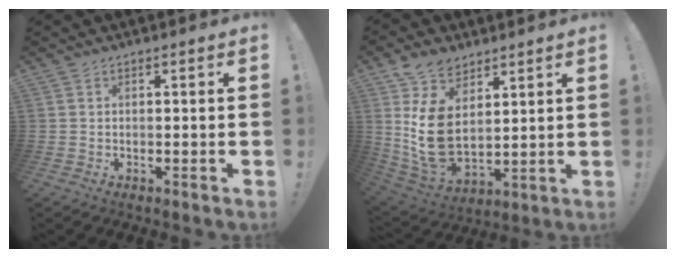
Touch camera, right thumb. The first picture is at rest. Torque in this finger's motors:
{"motor_torque": [2.17, 2.42, 0.37, 0.06, 0.22]}